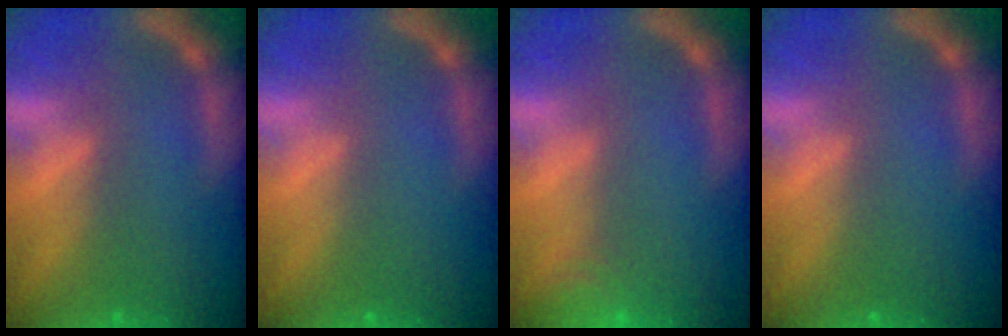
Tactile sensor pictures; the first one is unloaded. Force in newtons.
{"total": 0.0}
{"total": 3.5}
{"total": 0.0}